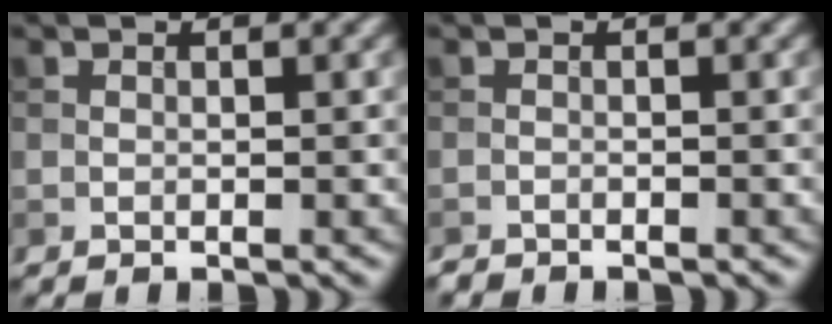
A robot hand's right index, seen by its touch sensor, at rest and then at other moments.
{"total": 0.9, "force": [-0.9, 0.0, 0.0], "torque": [0.002, -0.004, -0.020]}